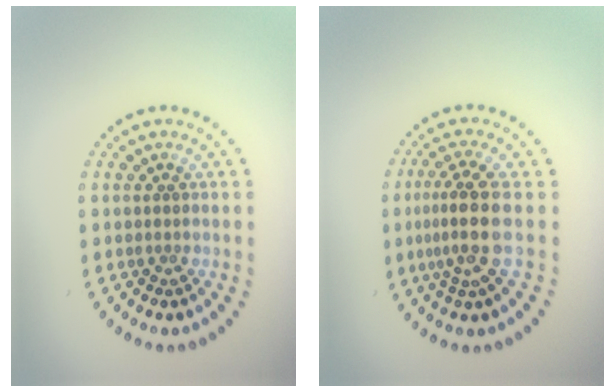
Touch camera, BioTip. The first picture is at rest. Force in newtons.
{"total": 4.0, "press": 3.3, "slide": 2.1}